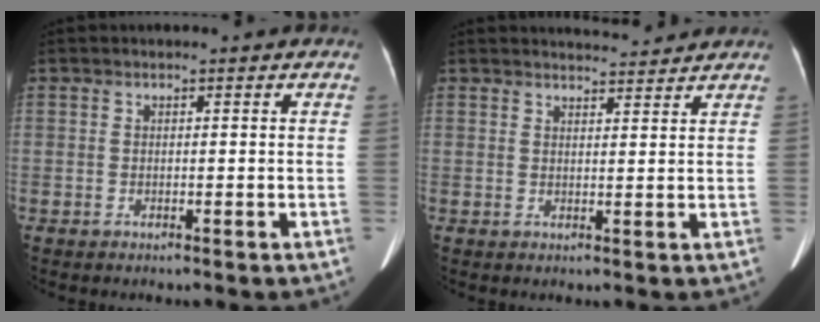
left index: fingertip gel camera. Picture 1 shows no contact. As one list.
[{"total": 4.4, "force": [4.3, 0.3, 0.4], "torque": [-0.014, 0.010, 0.058]}]